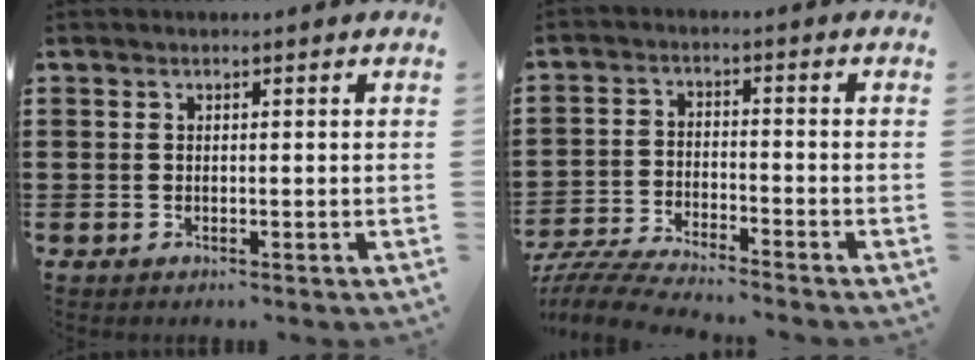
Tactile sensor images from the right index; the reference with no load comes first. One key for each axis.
{"total": 5.4, "fx": -5.3, "fy": -0.1, "fz": 1.2, "tx": -0.040, "ty": -0.009, "tz": -0.109}